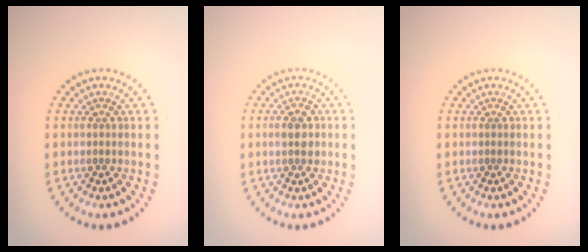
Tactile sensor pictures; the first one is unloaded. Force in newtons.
{"total": 2.5, "press": 2.5, "slide": 0.2}
{"total": 0.0}